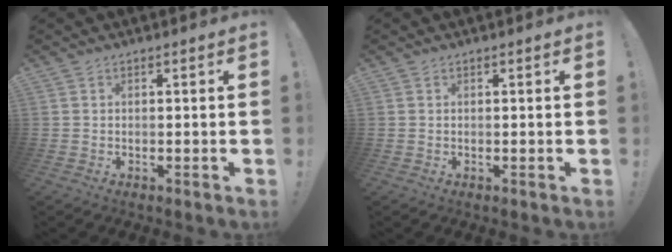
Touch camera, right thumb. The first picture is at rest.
{"total": 0.0}